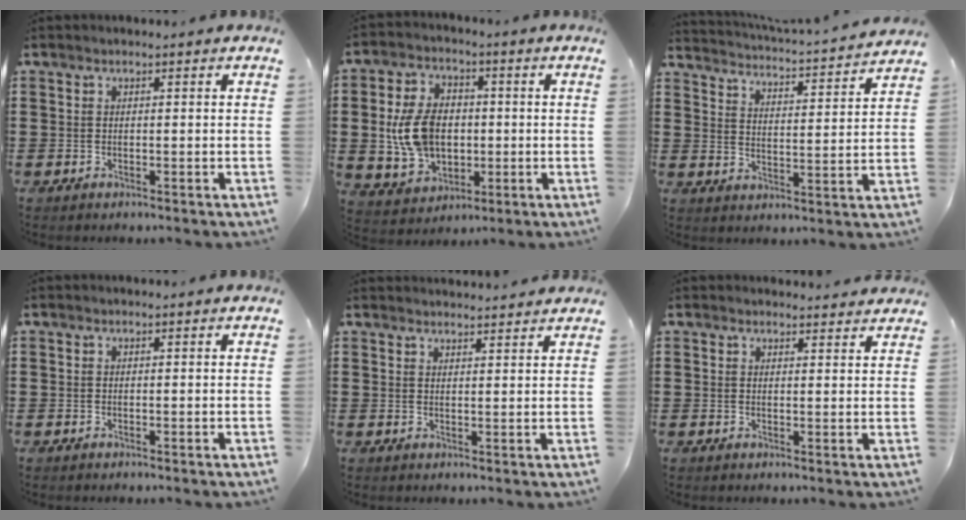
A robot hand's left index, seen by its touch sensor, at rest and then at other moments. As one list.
[{"total": 9.7, "force": [0.0, 7.1, 6.7], "torque": [-0.165, 0.012, -0.002]}, {"total": 2.9, "force": [2.8, -0.6, 0.4], "torque": [-0.028, -0.035, 0.038]}, {"total": 0.0}, {"total": 2.2, "force": [2.2, -0.2, 0.0], "torque": [-0.006, -0.006, 0.043]}, {"total": 2.0, "force": [1.9, 0.2, 0.2], "torque": [0.000, -0.004, 0.036]}]